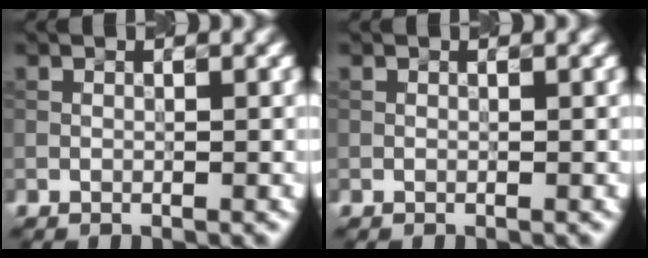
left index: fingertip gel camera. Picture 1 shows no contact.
{"total": 0.0}